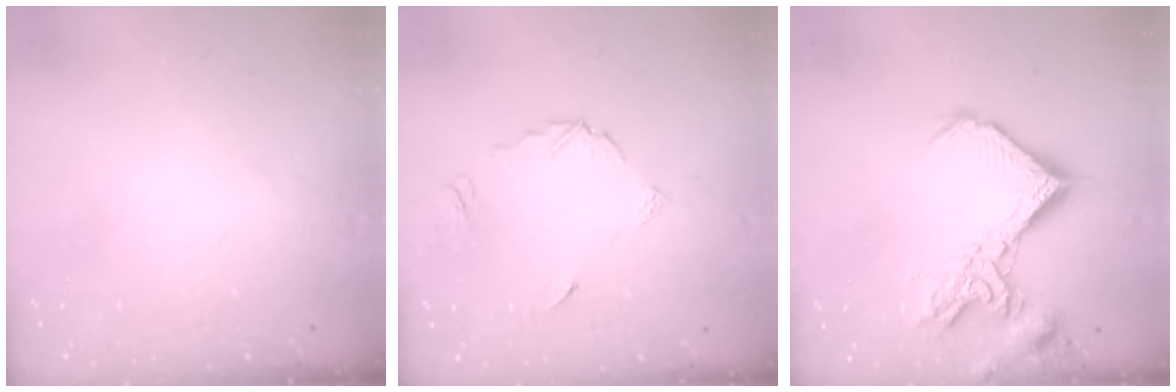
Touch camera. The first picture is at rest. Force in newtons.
{"total": 5.5, "press": 5.5, "slide": 0.4}
{"total": 15.7, "press": 15.6, "slide": 1.8}